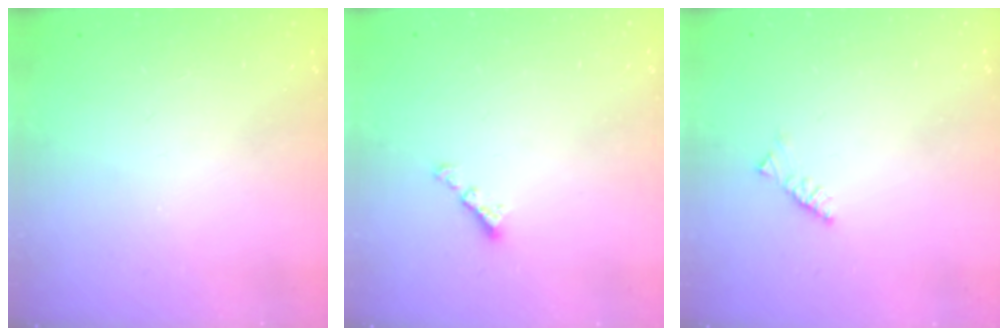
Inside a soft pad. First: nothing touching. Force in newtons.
{"total": 2.5, "press": 2.5, "slide": 0.4}
{"total": 2.4, "press": 2.3, "slide": 0.6}